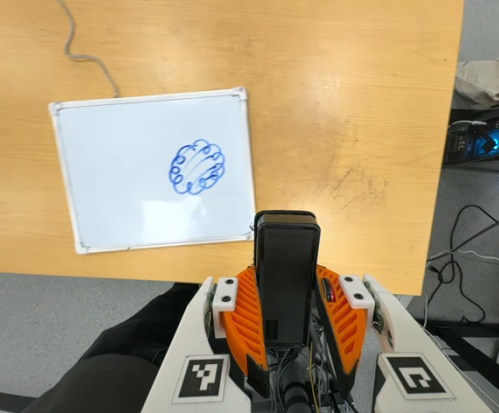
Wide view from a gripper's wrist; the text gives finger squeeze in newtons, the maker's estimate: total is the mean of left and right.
{"total": 5.4, "left": 3.3, "right": 7.5}